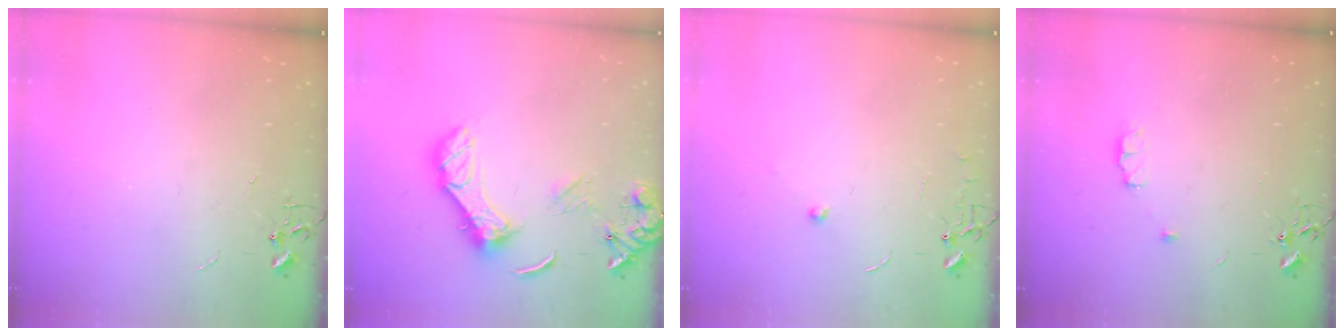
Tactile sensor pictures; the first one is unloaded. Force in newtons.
{"total": 13.9, "press": 13.8, "slide": 1.6}
{"total": 5.5, "press": 5.5, "slide": 0.5}
{"total": 6.0, "press": 6.0, "slide": 0.9}